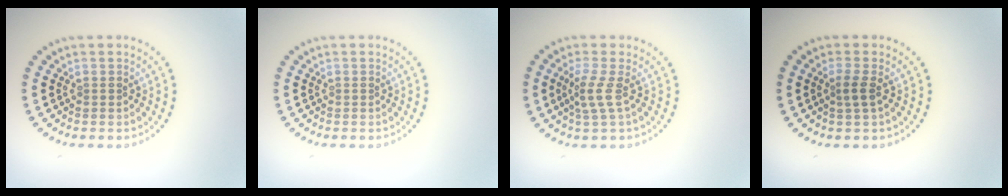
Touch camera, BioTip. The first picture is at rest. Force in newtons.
{"total": 0.0}
{"total": 2.1, "press": 1.5, "slide": 1.5}
{"total": 1.5, "press": 1.2, "slide": 0.9}